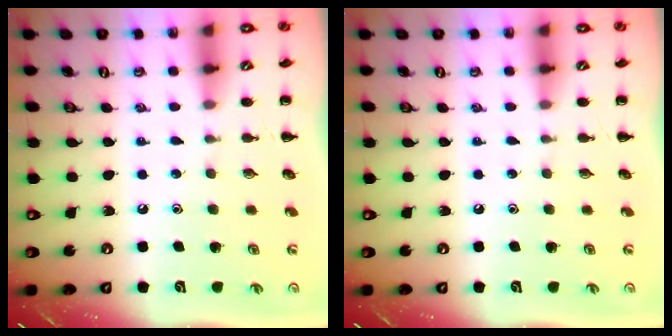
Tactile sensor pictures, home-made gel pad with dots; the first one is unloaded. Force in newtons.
{"total": 0.0}